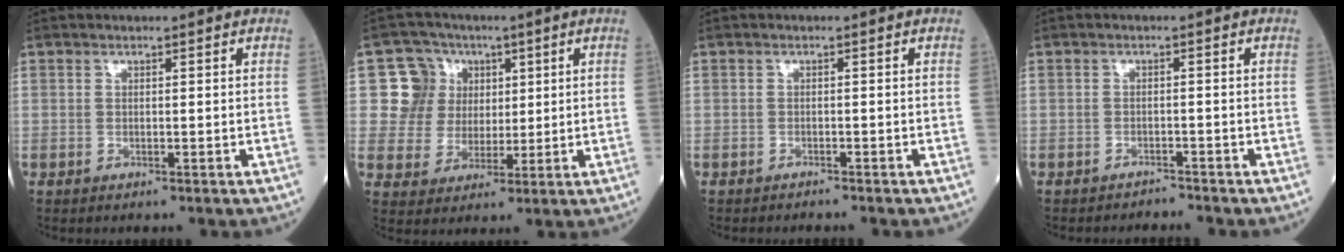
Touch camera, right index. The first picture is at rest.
{"total": 7.8, "force": [2.2, 7.5, 0.4], "torque": [-0.005, 0.025, 0.041]}
{"total": 2.2, "force": [-2.1, 0.4, 0.7], "torque": [-0.015, -0.002, -0.023]}
{"total": 1.8, "force": [-1.7, 0.0, -0.8], "torque": [0.017, -0.008, -0.025]}